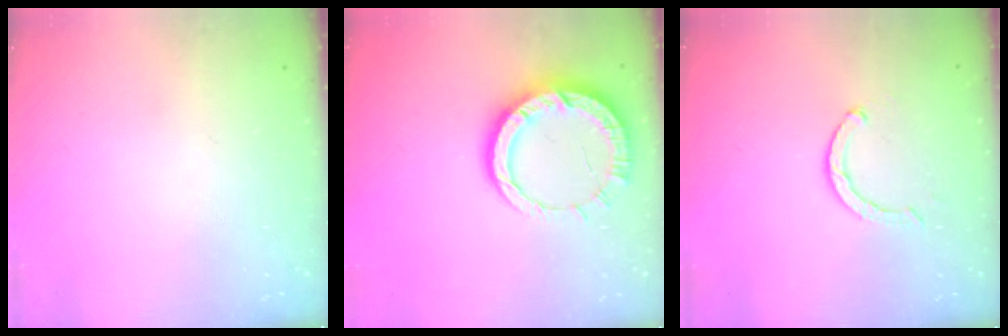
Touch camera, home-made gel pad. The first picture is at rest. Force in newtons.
{"total": 12.1, "press": 12.0, "slide": 1.2}
{"total": 2.6, "press": 2.5, "slide": 0.4}